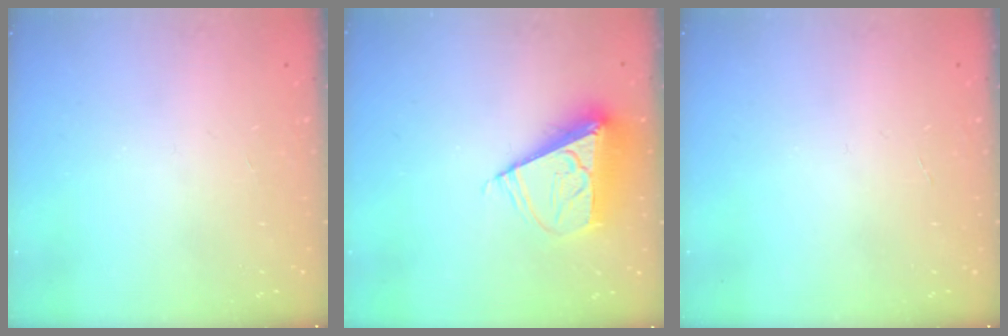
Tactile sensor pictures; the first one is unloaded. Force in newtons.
{"total": 10.7, "press": 10.7, "slide": 0.8}
{"total": 0.0}